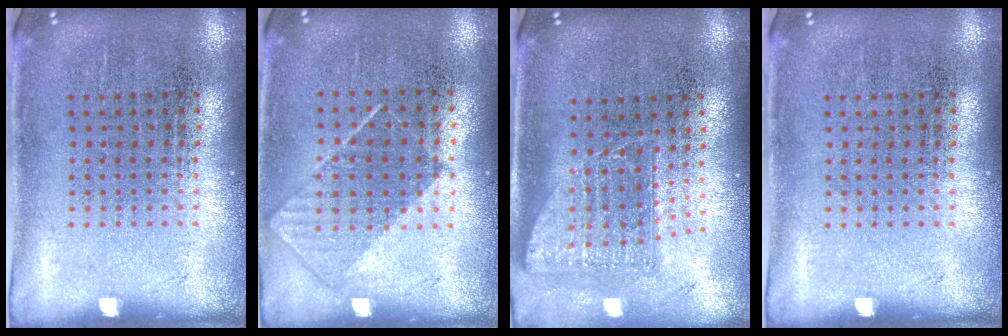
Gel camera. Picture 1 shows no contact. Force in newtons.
{"total": 0.8, "press": 0.7, "slide": 0.5}
{"total": 1.6, "press": 1.3, "slide": 1.0}
{"total": 0.0}